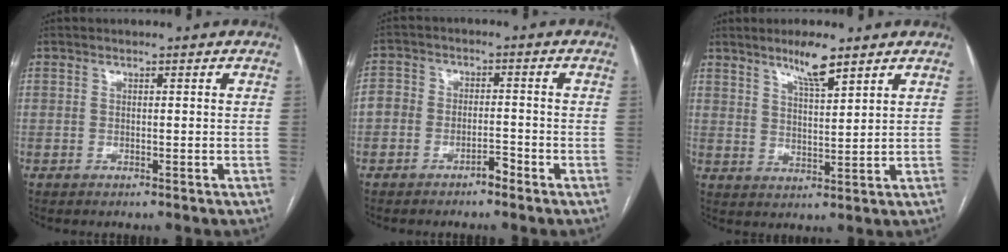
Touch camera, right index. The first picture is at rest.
{"total": 4.5, "force": [-2.8, 2.7, 2.3], "torque": [-0.036, 0.019, -0.052]}
{"total": 5.8, "force": [4.4, 0.7, 3.7], "torque": [-0.064, -0.006, 0.076]}